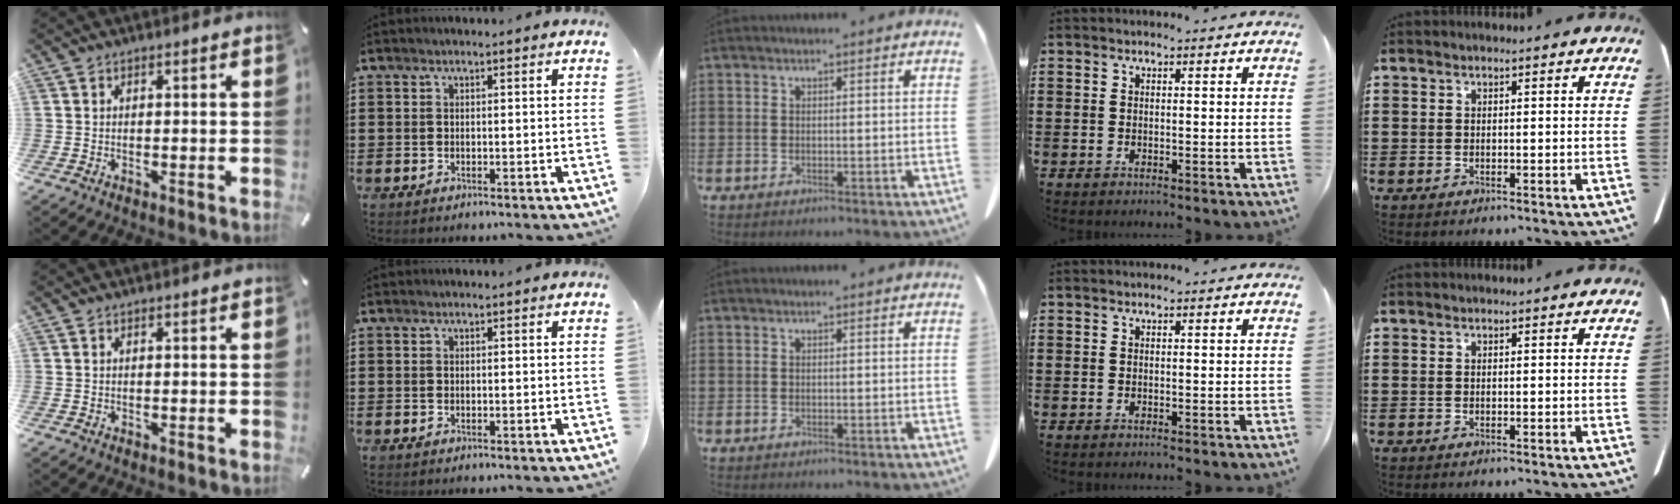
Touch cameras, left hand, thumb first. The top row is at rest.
{}